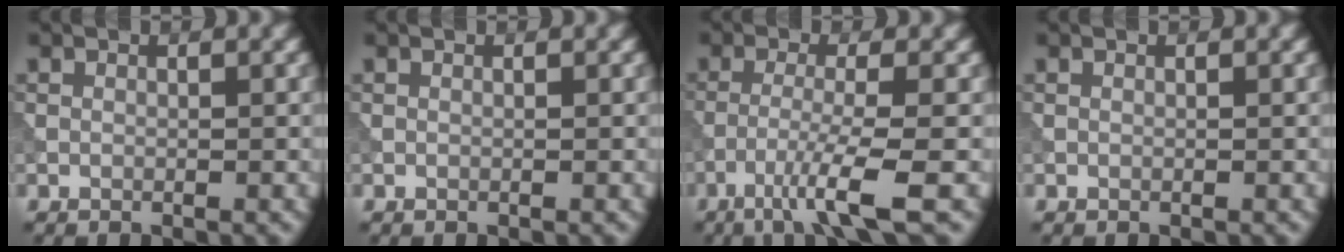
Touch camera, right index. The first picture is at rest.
{"total": 0.0}
{"total": 5.1, "force": [-2.6, 0.2, 4.3], "torque": [-0.076, 0.001, -0.062]}
{"total": 0.0}